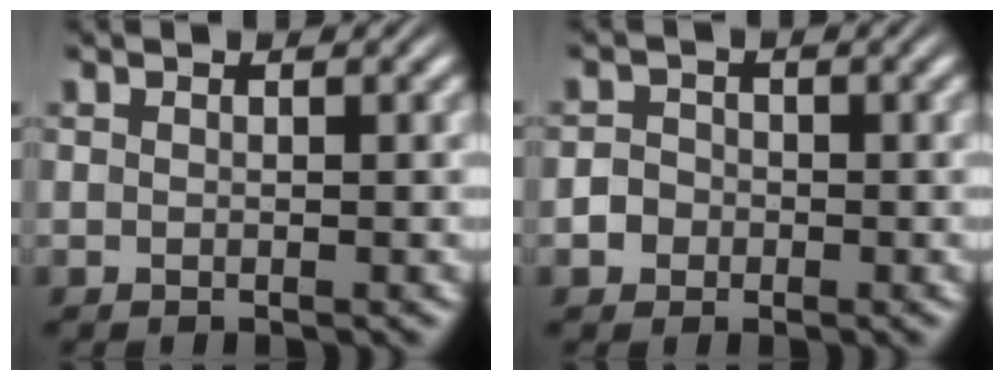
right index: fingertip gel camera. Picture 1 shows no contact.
{"total": 2.9, "force": [-1.0, 2.7, 0.5], "torque": [-0.019, -0.010, -0.021]}